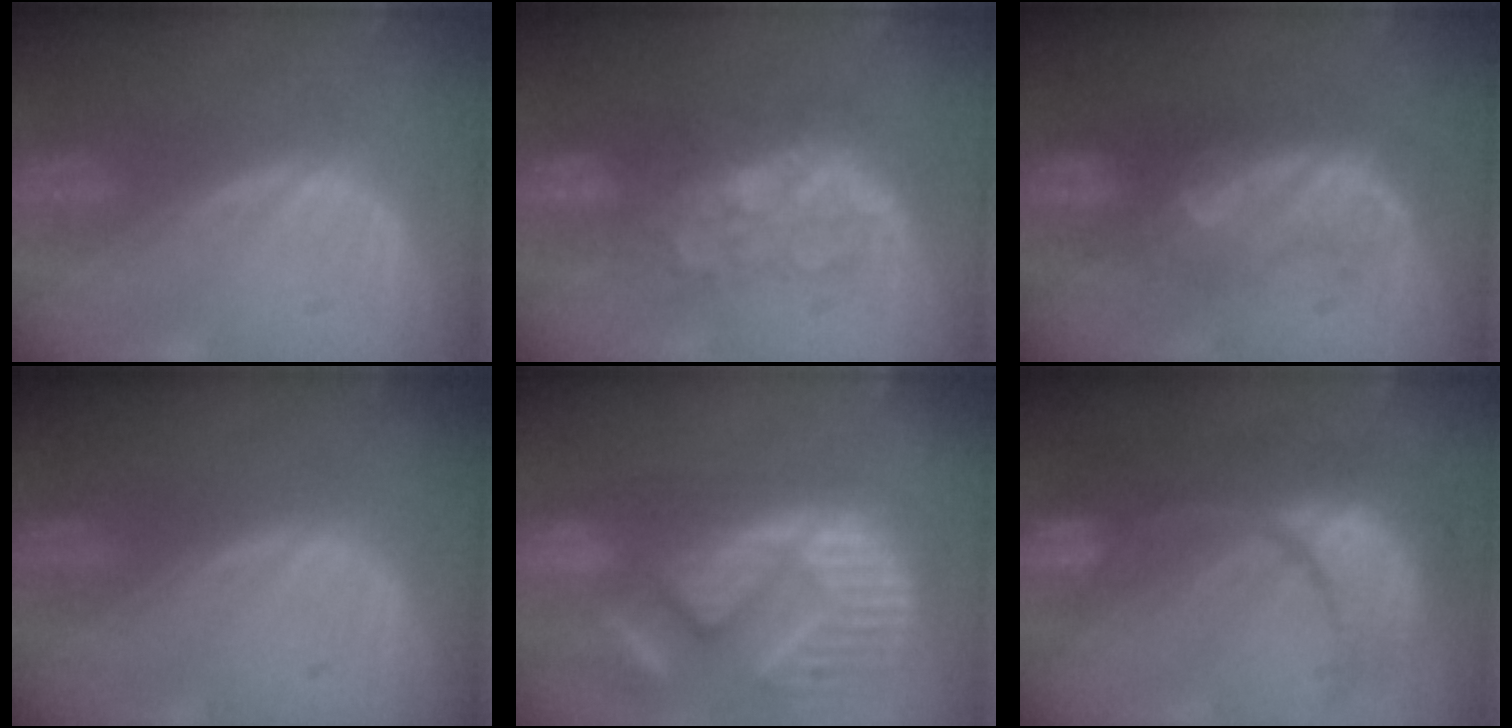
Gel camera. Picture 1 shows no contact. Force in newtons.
{"total": 8.0, "press": 7.3, "slide": 3.2}
{"total": 7.6, "press": 7.3, "slide": 2.1}
{"total": 0.0}
{"total": 14.5, "press": 12.4, "slide": 7.7}
{"total": 12.1, "press": 12.0, "slide": 1.4}